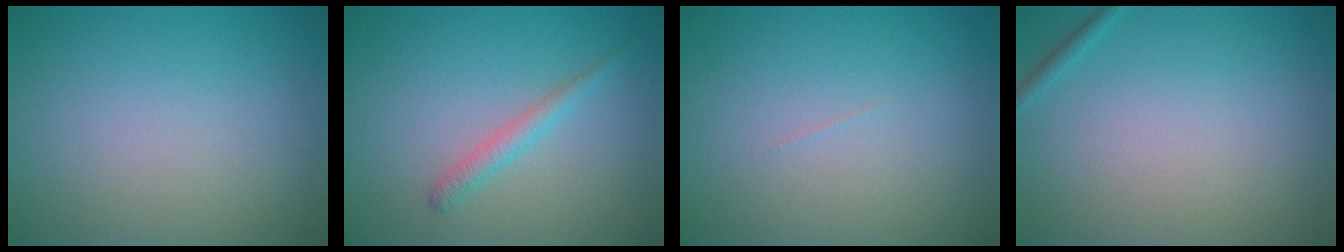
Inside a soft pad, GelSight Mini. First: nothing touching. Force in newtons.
{"total": 1.6, "press": 1.6, "slide": 0.0}
{"total": 0.0}
{"total": 0.7, "press": 0.7, "slide": 0.0}